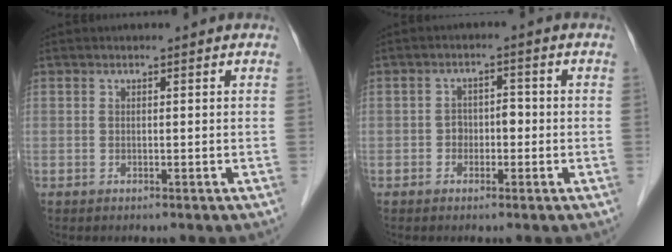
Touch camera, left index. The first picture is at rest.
{"total": 2.7, "force": [-0.7, 1.7, 1.9], "torque": [-0.025, 0.014, -0.012]}